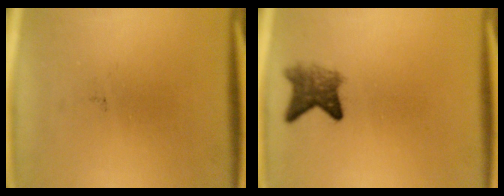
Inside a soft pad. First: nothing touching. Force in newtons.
{"total": 4.0}